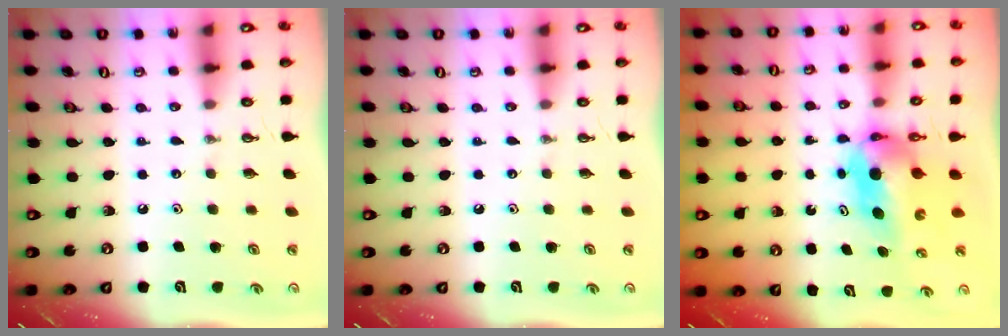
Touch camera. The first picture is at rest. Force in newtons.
{"total": 0.0}
{"total": 5.7, "press": 5.7, "slide": 0.2}